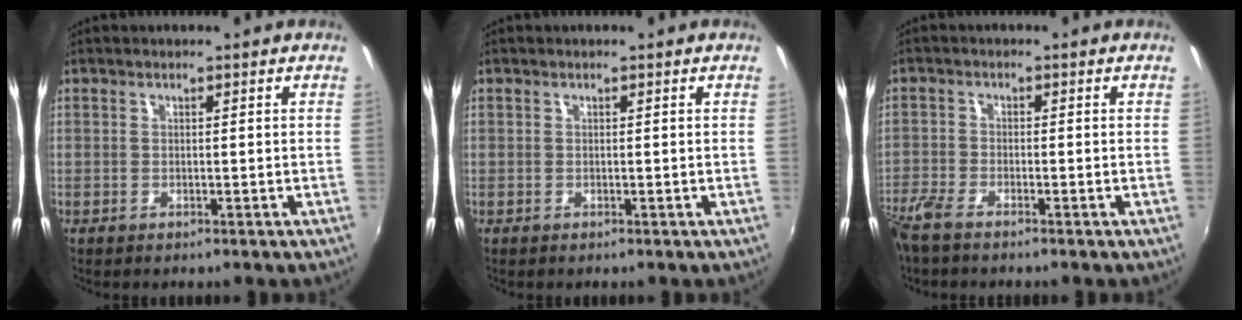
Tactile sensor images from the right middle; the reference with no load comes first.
{"total": 0.0}
{"total": 5.1, "force": [-4.2, 1.2, 2.6], "torque": [-0.076, -0.018, -0.087]}